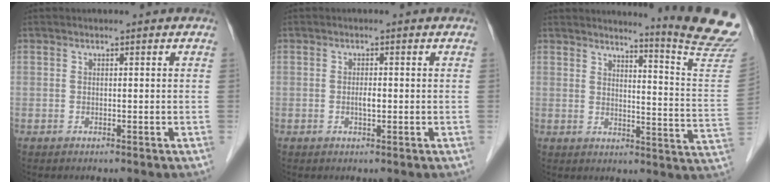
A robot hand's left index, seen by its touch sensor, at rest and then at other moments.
{"total": 1.3, "force": [-0.2, 0.4, 1.2], "torque": [-0.022, -0.001, -0.005]}
{"total": 15.0, "force": [14.2, -2.6, 4.2], "torque": [-0.057, -0.135, 0.147]}